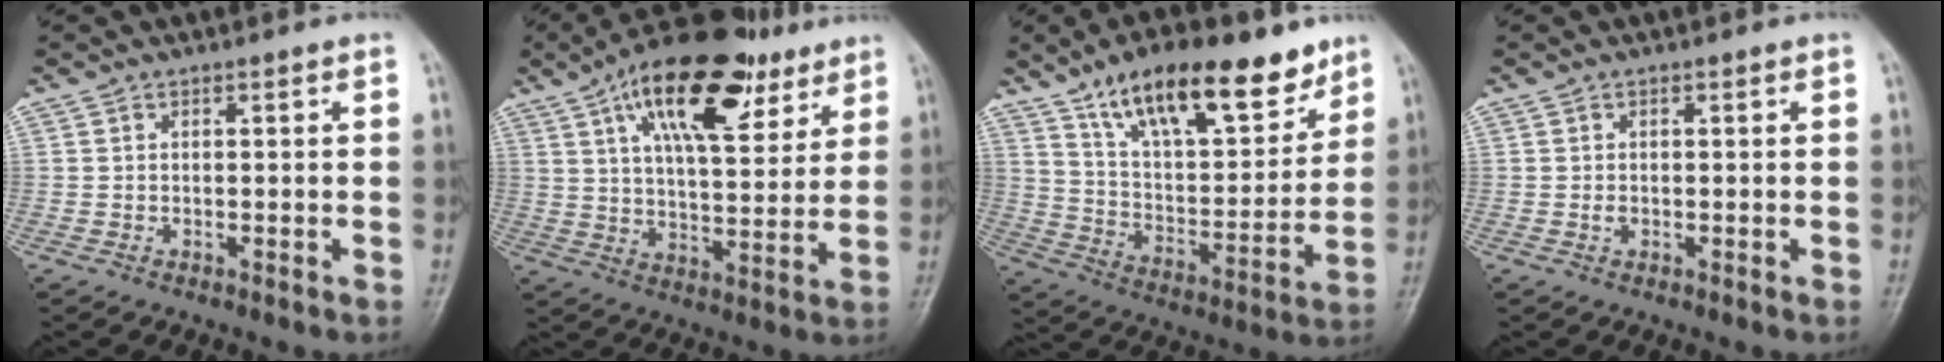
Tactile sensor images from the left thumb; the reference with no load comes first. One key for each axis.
{"total": 21.1, "fx": 11.1, "fy": 9.3, "fz": 15.4, "tx": -0.213, "ty": -0.022, "tz": 0.178}
{"total": 21.9, "fx": 14.3, "fy": 8.8, "fz": 14.1, "tx": -0.181, "ty": -0.054, "tz": 0.243}
{"total": 0.9, "fx": -0.1, "fy": 0.7, "fz": 0.6, "tx": -0.008, "ty": 0.000, "tz": -0.002}